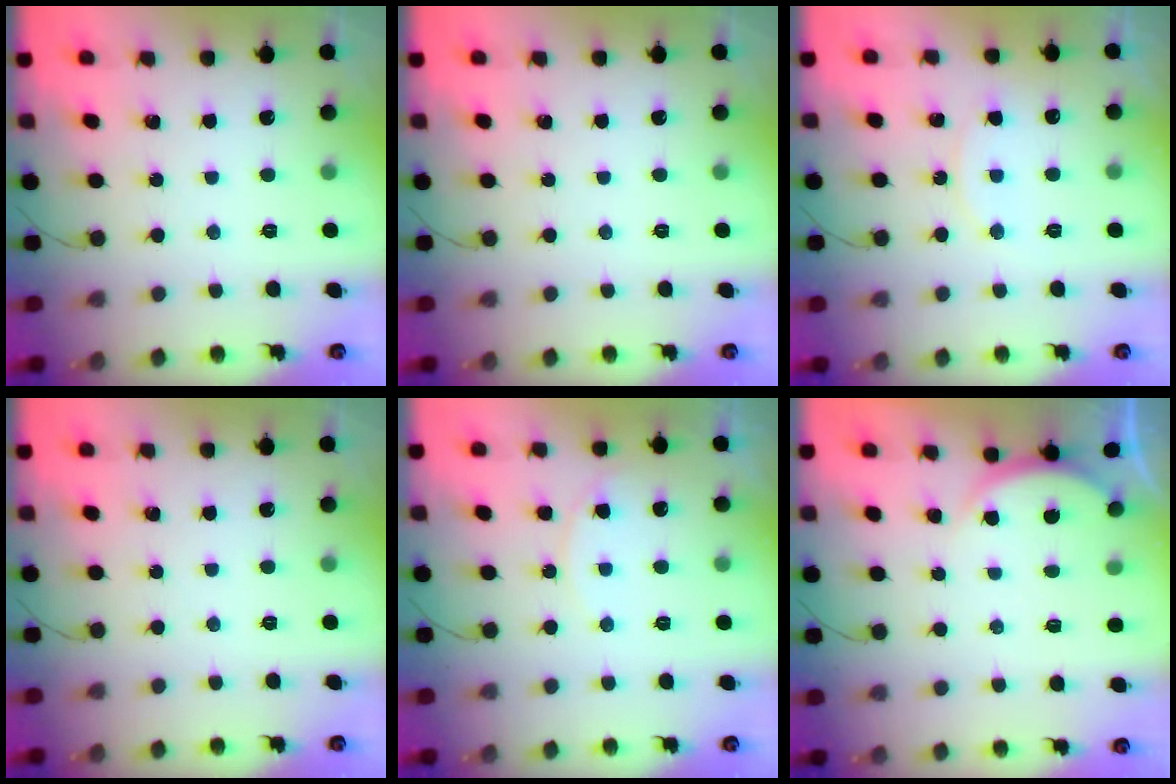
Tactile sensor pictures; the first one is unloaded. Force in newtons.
{"total": 0.0}
{"total": 6.0, "press": 5.9, "slide": 0.4}
{"total": 0.0}
{"total": 7.1, "press": 7.1, "slide": 0.9}
{"total": 2.8, "press": 2.8, "slide": 0.4}